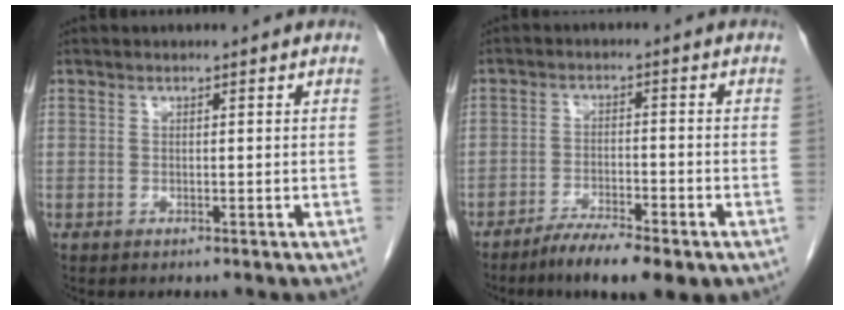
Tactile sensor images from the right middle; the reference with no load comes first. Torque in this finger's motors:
{"motor_torque": [1.24, -0.90, 0.13, 0.08]}